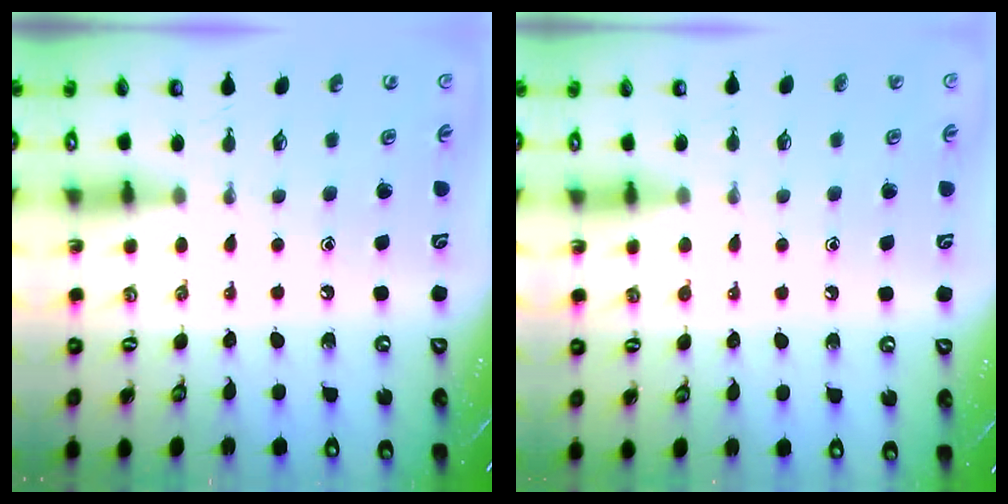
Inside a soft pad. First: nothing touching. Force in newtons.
{"total": 4.4, "press": 4.4, "slide": 0.5}